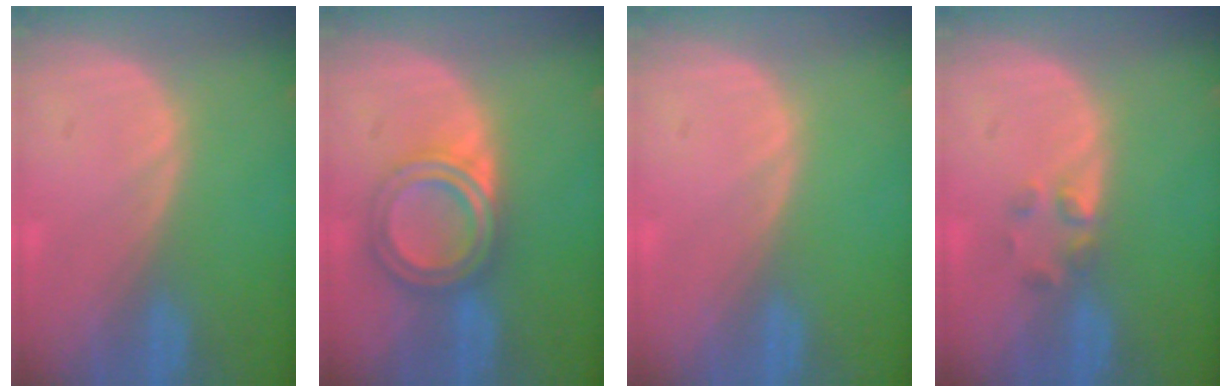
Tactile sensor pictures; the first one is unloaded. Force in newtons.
{"total": 5.8, "press": 5.8, "slide": 0.2}
{"total": 0.0}
{"total": 2.0, "press": 1.9, "slide": 0.8}